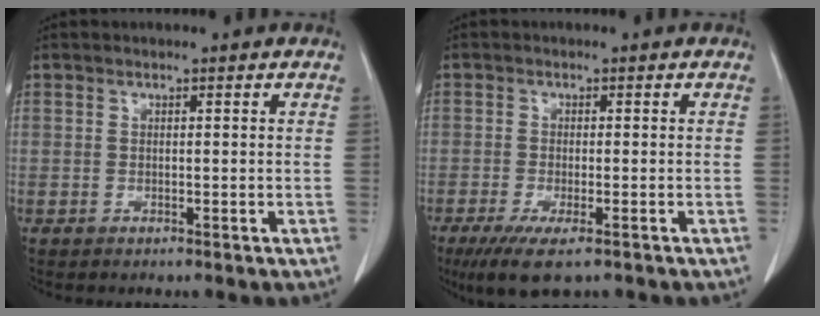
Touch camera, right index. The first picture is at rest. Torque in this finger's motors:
{"motor_torque": [0.56, -0.51, 0.32, 0.07]}